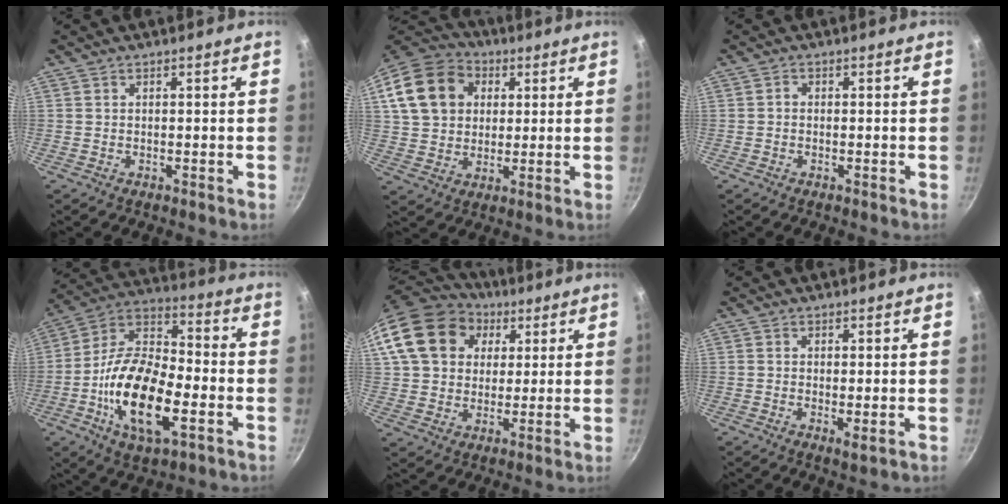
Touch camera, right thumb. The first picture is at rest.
{"total": 17.1, "force": [4.8, 13.5, 9.4], "torque": [-0.162, 0.021, 0.079]}
{"total": 0.7, "force": [-0.2, 0.6, 0.4], "torque": [-0.005, 0.004, -0.006]}
{"total": 20.6, "force": [-5.8, 9.7, 17.3], "torque": [-0.311, 0.030, -0.121]}
{"total": 19.2, "force": [6.4, 14.9, 10.3], "torque": [-0.175, 0.016, 0.108]}
{"total": 1.8, "force": [0.1, 0.4, 1.7], "torque": [-0.031, -0.009, -0.001]}